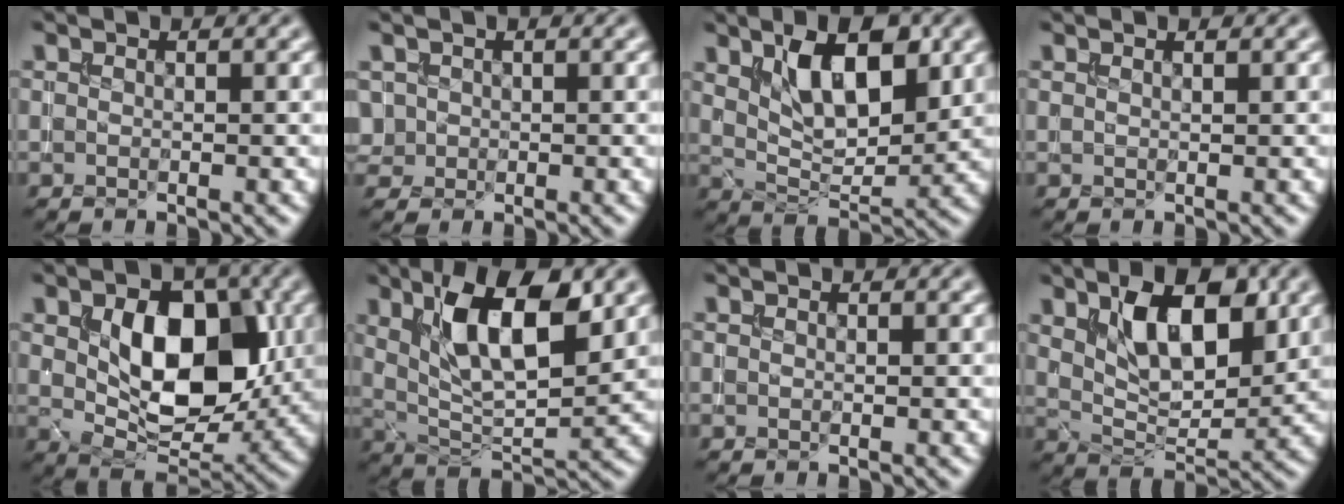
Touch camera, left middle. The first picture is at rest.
{"total": 1.4, "force": [0.2, 1.4, 0.2], "torque": [0.001, -0.003, 0.005]}
{"total": 7.1, "force": [2.8, 3.3, 5.7], "torque": [-0.099, -0.002, 0.047]}
{"total": 0.5, "force": [0.4, 0.1, 0.3], "torque": [-0.004, -0.001, 0.005]}
{"total": 9.4, "force": [1.4, 5.6, 7.4], "torque": [-0.124, -0.010, 0.026]}
{"total": 8.9, "force": [3.4, 3.3, 7.5], "torque": [-0.133, -0.005, 0.058]}
{"total": 0.0}
{"total": 7.9, "force": [3.0, 3.9, 6.2], "torque": [-0.105, -0.003, 0.051]}